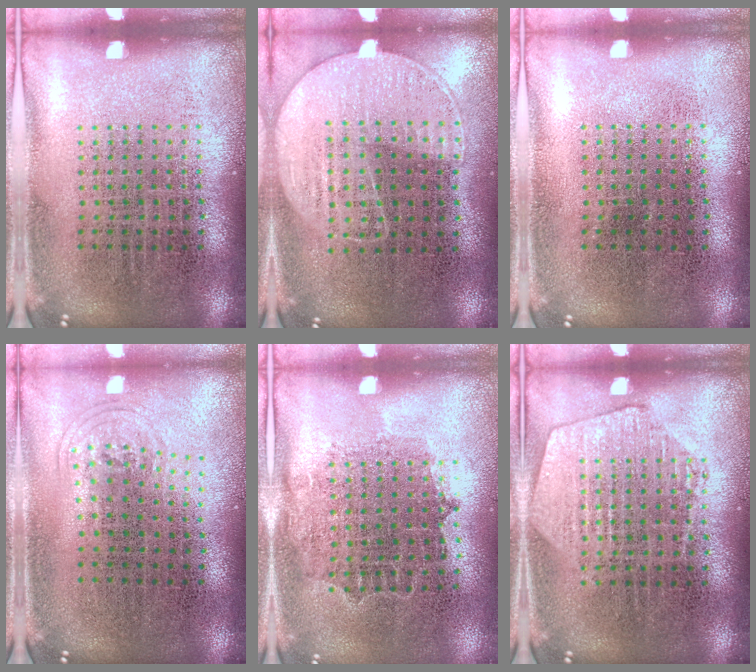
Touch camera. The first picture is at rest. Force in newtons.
{"total": 1.3, "press": 1.1, "slide": 0.6}
{"total": 0.0}
{"total": 0.9, "press": 0.6, "slide": 0.7}
{"total": 0.8, "press": 0.7, "slide": 0.4}
{"total": 2.0, "press": 2.0, "slide": 0.3}